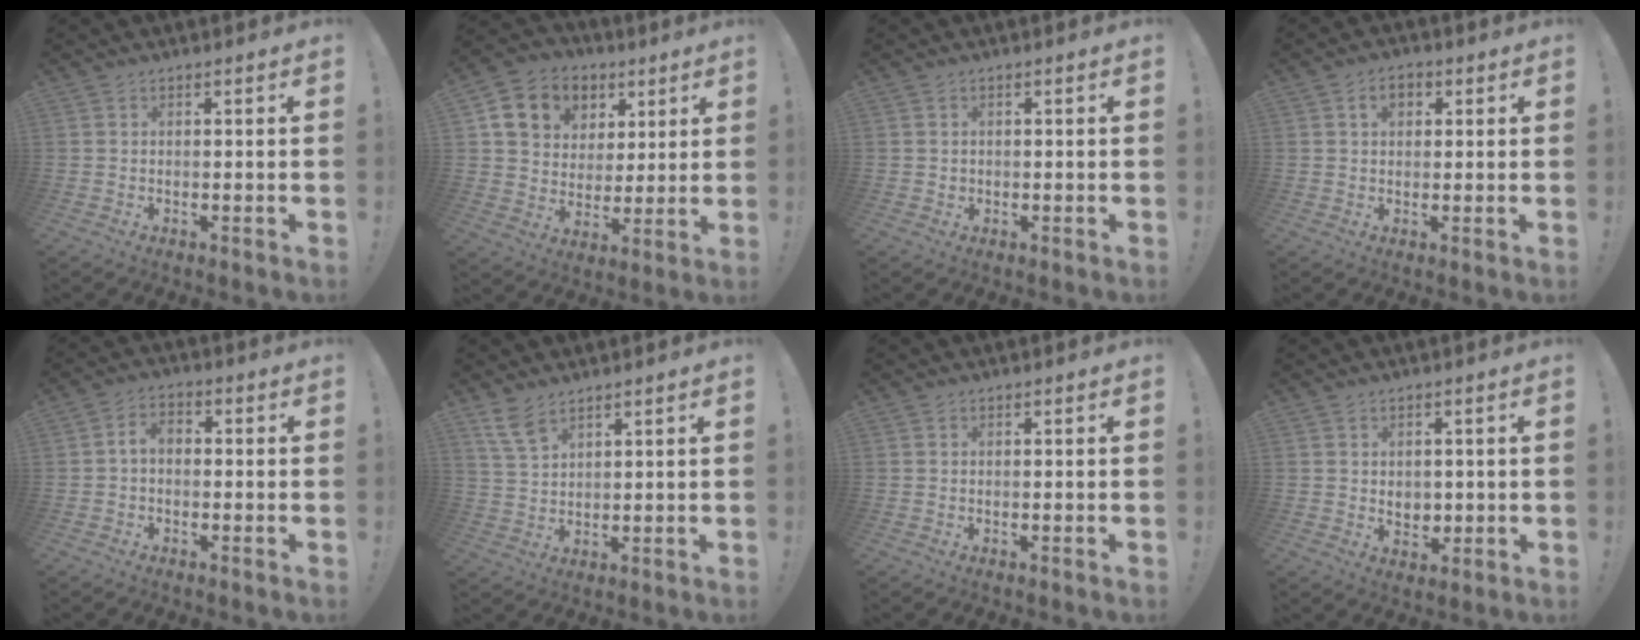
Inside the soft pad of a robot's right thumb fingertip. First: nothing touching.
{"total": 12.4, "force": [5.8, 10.2, 4.2], "torque": [-0.056, -0.028, 0.119]}
{"total": 1.0, "force": [0.1, 1.0, 0.2], "torque": [0.005, 0.000, 0.000]}
{"total": 4.6, "force": [1.5, 3.1, 3.0], "torque": [-0.040, 0.004, 0.024]}
{"total": 4.3, "force": [-0.7, 2.5, 3.4], "torque": [-0.068, 0.010, -0.016]}
{"total": 6.9, "force": [5.0, 3.2, 3.5], "torque": [-0.071, -0.022, 0.098]}
{"total": 0.0}
{"total": 4.0, "force": [1.2, 3.6, 1.3], "torque": [-0.011, -0.007, 0.022]}